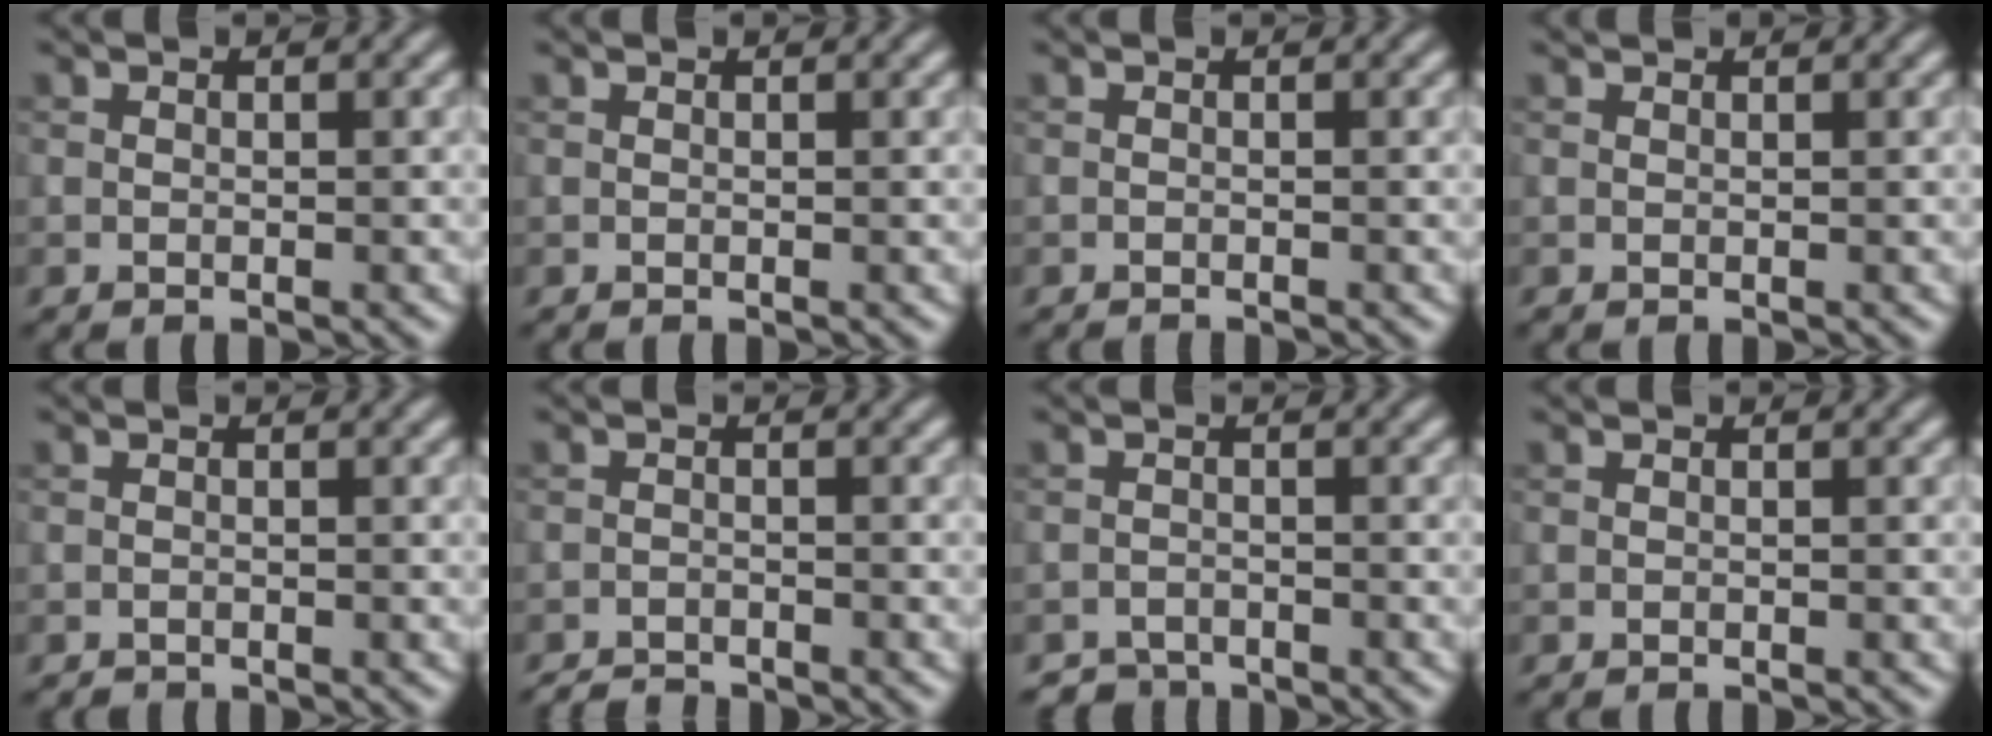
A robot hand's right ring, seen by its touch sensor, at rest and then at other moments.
{"total": 0.7, "force": [0.6, 0.1, 0.1], "torque": [0.001, 0.000, 0.008]}
{"total": 0.8, "force": [-0.8, 0.1, 0.2], "torque": [0.004, -0.004, -0.014]}
{"total": 0.9, "force": [0.9, 0.1, 0.2], "torque": [-0.009, -0.001, 0.009]}
{"total": 0.5, "force": [-0.5, 0.1, -0.1], "torque": [0.002, -0.001, -0.010]}
{"total": 2.1, "force": [-2.1, 0.3, 0.3], "torque": [-0.002, -0.003, -0.039]}
{"total": 1.9, "force": [-1.9, 0.4, -0.2], "torque": [0.011, 0.001, -0.035]}
{"total": 0.6, "force": [-0.5, 0.1, 0.1], "torque": [0.004, 0.000, -0.009]}